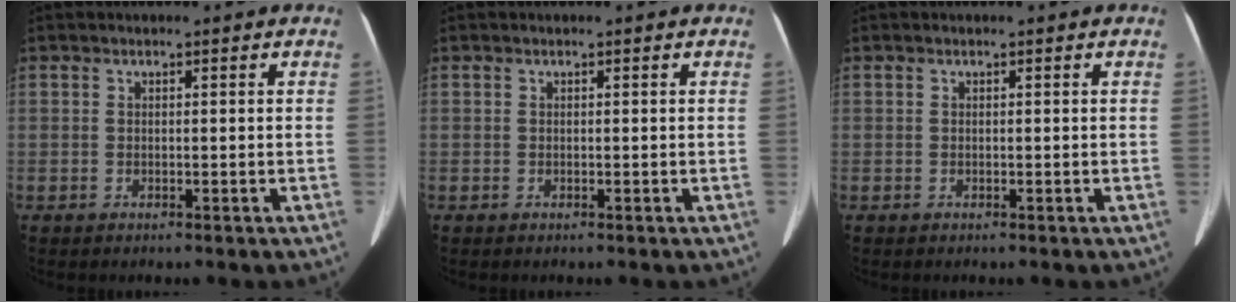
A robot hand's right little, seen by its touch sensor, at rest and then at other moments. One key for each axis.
{"total": 0.0}
{"total": 0.0}